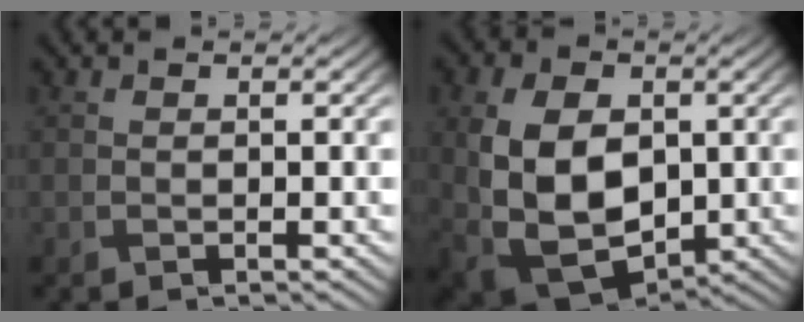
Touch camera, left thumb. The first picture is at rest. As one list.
[{"total": 14.0, "force": [-0.2, 9.7, 10.1], "torque": [-0.224, -0.024, 0.006]}]